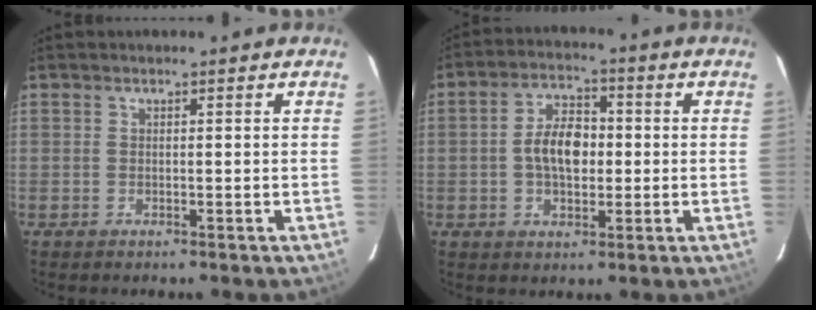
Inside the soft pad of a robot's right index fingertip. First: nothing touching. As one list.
[{"total": 7.9, "force": [-0.4, 4.6, 6.4], "torque": [-0.120, 0.016, -0.006]}]